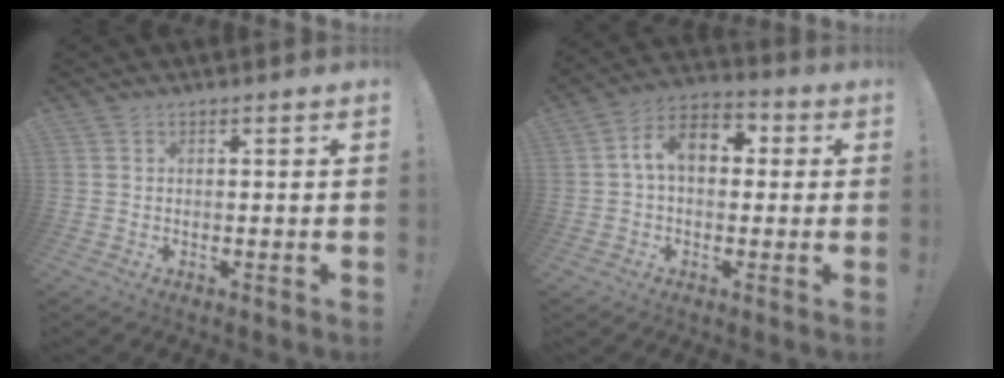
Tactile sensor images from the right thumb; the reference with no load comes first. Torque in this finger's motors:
{"motor_torque": [1.34, 1.52, 1.07, -0.31, 0.02]}